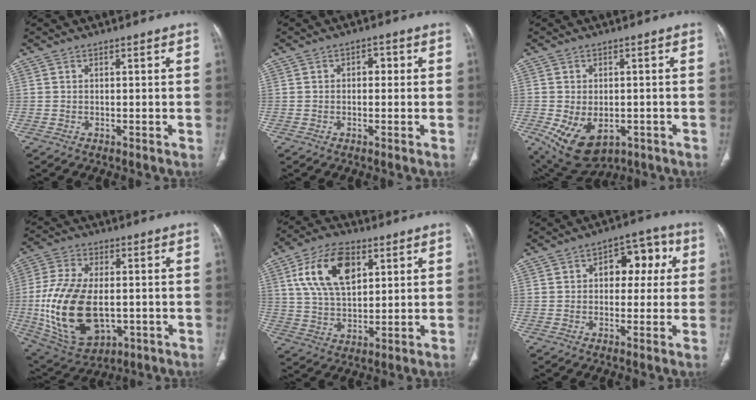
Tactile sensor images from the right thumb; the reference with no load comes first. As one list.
[{"total": 2.0, "force": [0.2, 1.4, 1.4], "torque": [-0.006, 0.006, -0.003]}, {"total": 11.2, "force": [-3.9, 7.1, 7.7], "torque": [-0.127, 0.002, -0.042]}, {"total": 20.3, "force": [-2.5, 11.7, 16.3], "torque": [-0.321, -0.007, -0.024]}, {"total": 14.0, "force": [5.1, 8.0, 10.3], "torque": [-0.176, -0.009, 0.098]}, {"total": 9.6, "force": [2.0, 6.2, 7.1], "torque": [-0.050, 0.025, 0.024]}]